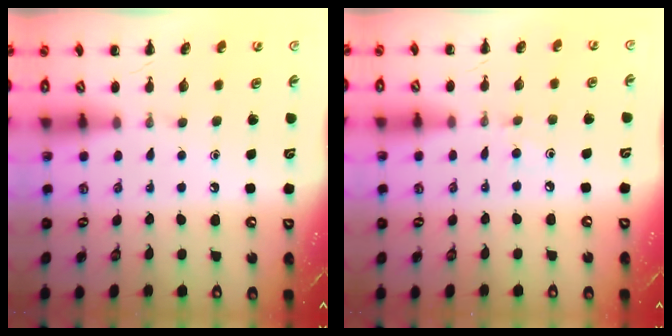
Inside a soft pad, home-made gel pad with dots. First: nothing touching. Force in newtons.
{"total": 2.5, "press": 2.3, "slide": 0.9}